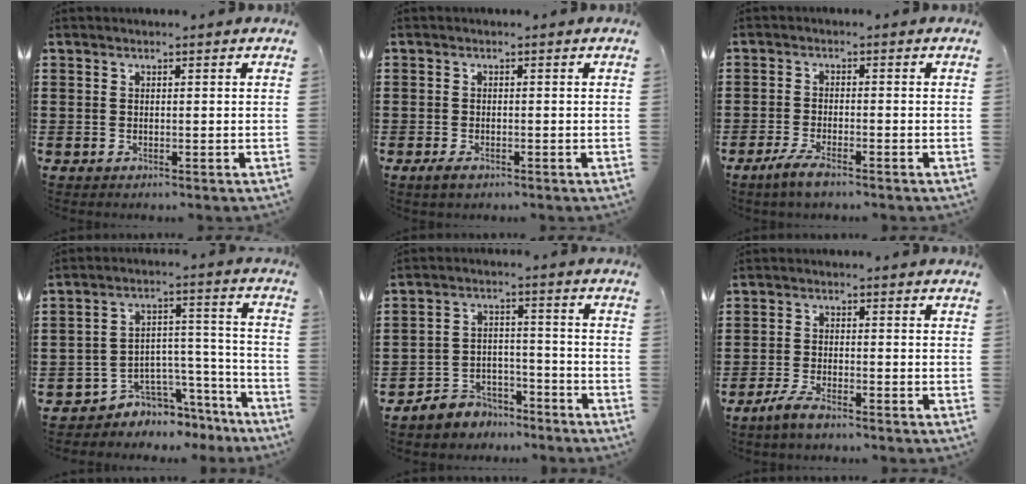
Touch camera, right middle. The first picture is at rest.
{"total": 1.5, "force": [-1.0, 0.9, 0.6], "torque": [-0.020, -0.003, -0.024]}
{"total": 3.6, "force": [-2.6, 0.7, 2.4], "torque": [-0.060, -0.003, -0.054]}
{"total": 5.2, "force": [-4.7, 2.2, -0.3], "torque": [-0.005, 0.004, -0.094]}
{"total": 5.2, "force": [-4.9, 1.6, 0.0], "torque": [-0.012, 0.009, -0.104]}
{"total": 3.4, "force": [-2.8, 0.7, 1.9], "torque": [-0.052, -0.002, -0.059]}